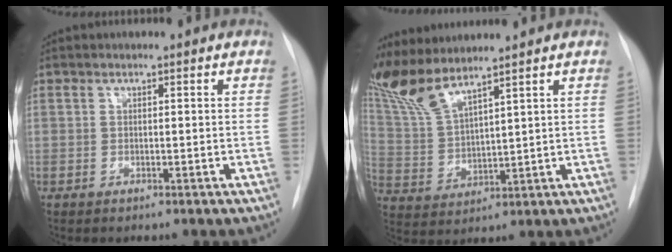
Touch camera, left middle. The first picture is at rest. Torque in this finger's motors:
{"motor_torque": [0.71, -0.47, 0.15, 0.12]}